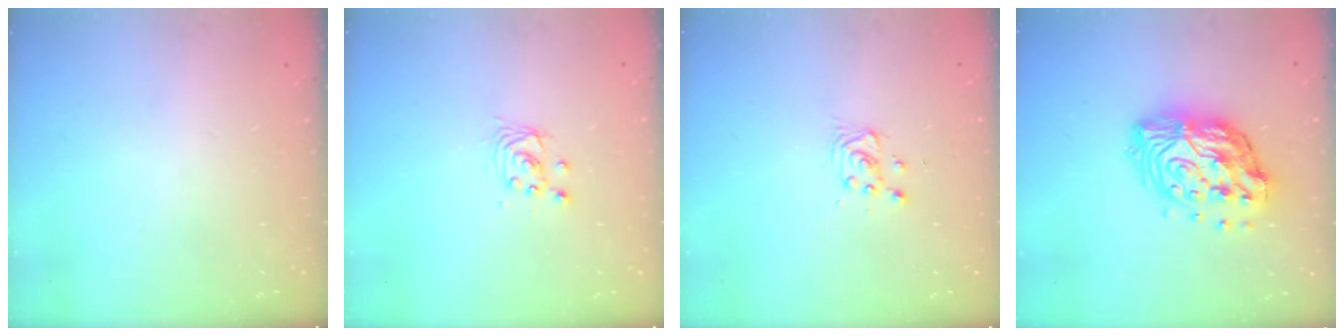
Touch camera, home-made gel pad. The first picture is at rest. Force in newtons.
{"total": 2.9, "press": 2.9, "slide": 0.1}
{"total": 2.8, "press": 2.8, "slide": 0.4}
{"total": 16.0, "press": 16.0, "slide": 1.1}